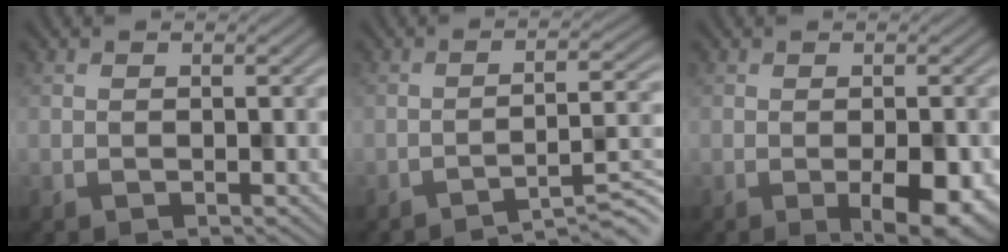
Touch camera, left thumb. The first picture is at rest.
{"total": 5.2, "force": [-3.8, 0.5, 3.5], "torque": [-0.046, 0.016, -0.068]}
{"total": 4.5, "force": [-1.3, 1.6, 3.9], "torque": [-0.058, -0.007, -0.015]}